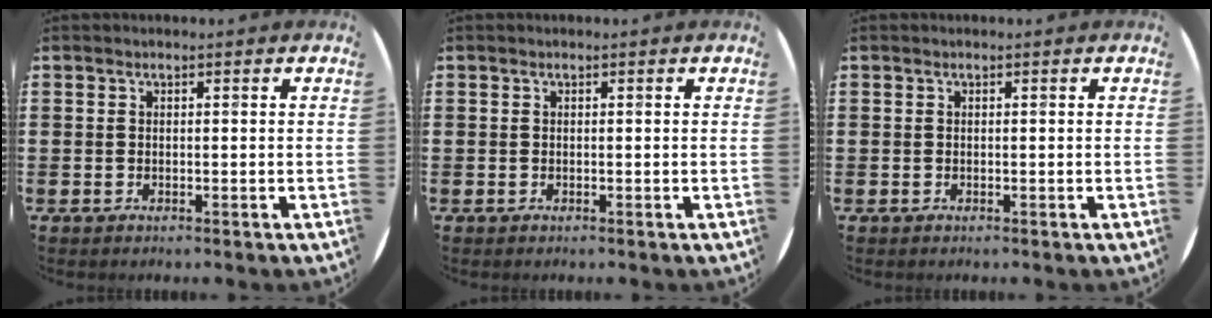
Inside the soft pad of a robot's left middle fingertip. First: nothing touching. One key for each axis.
{"total": 0.0}
{"total": 0.0}